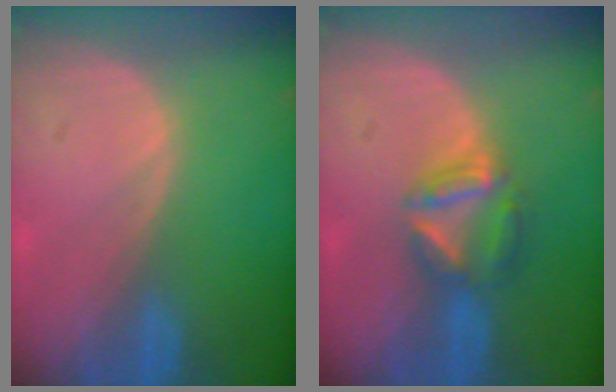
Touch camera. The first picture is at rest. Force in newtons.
{"total": 6.1, "press": 5.5, "slide": 2.7}